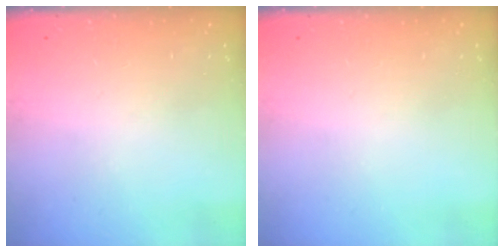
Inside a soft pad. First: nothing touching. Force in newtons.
{"total": 0.0}